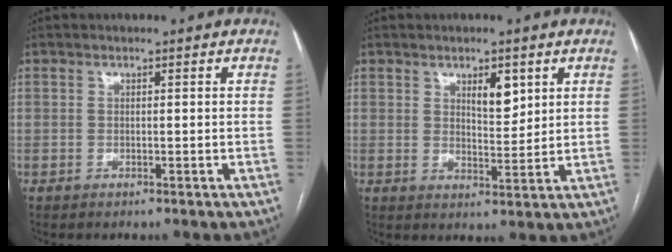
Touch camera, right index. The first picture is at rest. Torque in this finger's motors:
{"motor_torque": [0.51, 0.47, 0.07, 0.07]}